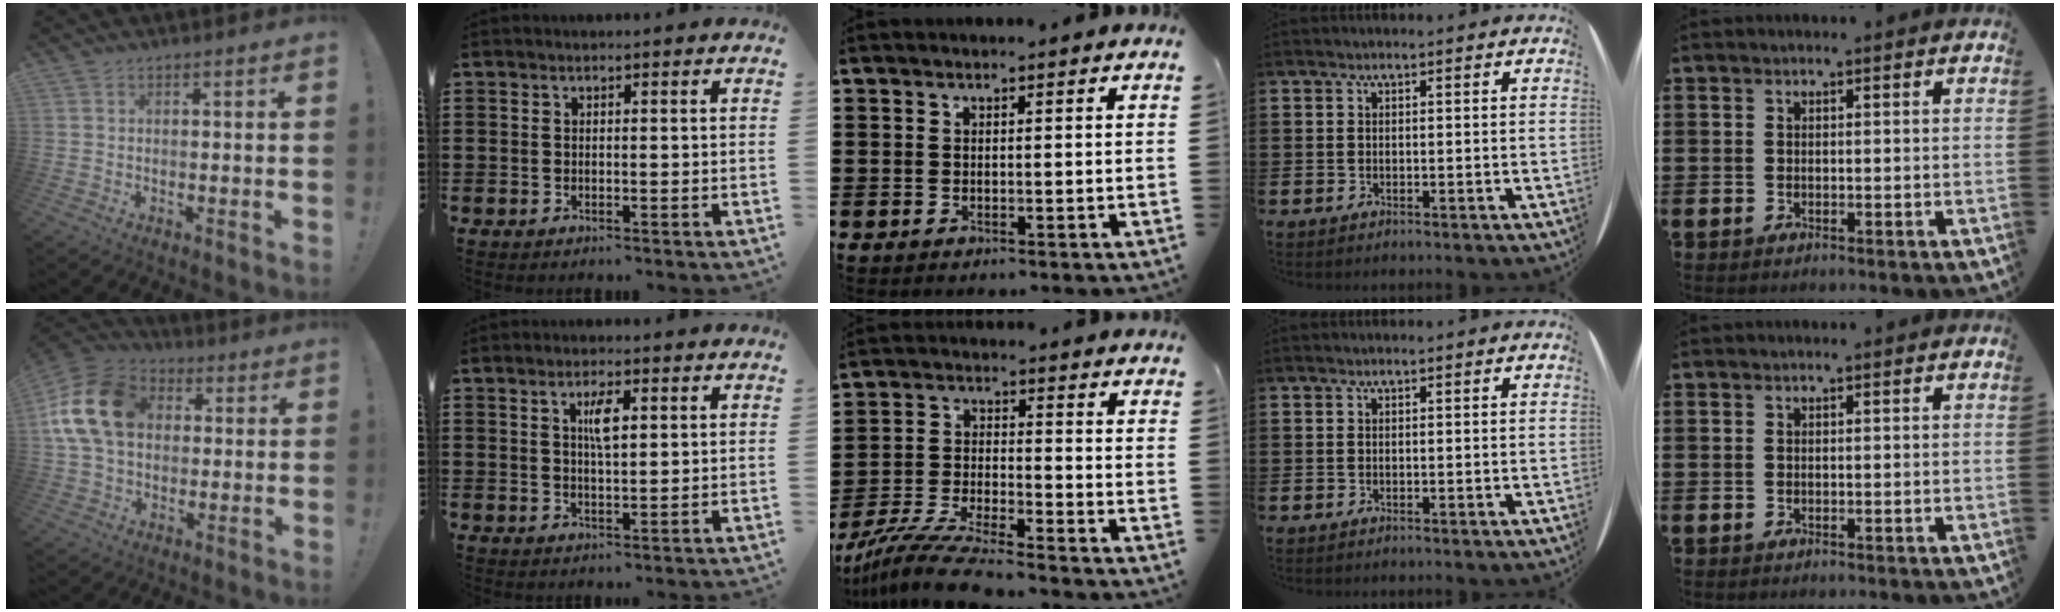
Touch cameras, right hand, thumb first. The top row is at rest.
{"thumb": {"total": 17.4, "force": [3.0, 13.2, 11.0], "torque": [-0.199, 0.010, 0.060]}, "index": {"total": 3.8, "force": [1.1, 1.1, 3.5], "torque": [-0.064, 0.006, 0.014]}, "middle": {"total": 8.6, "force": [-7.9, 0.4, 3.4], "torque": [-0.076, -0.001, -0.157]}}